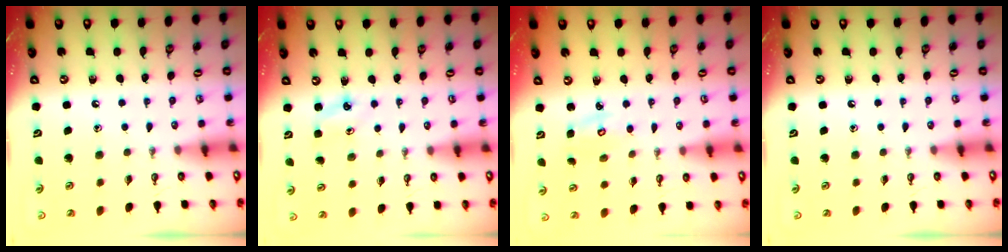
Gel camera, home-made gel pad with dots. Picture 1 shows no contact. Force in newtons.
{"total": 3.7, "press": 3.7, "slide": 0.4}
{"total": 3.2, "press": 3.2, "slide": 0.3}
{"total": 0.0}